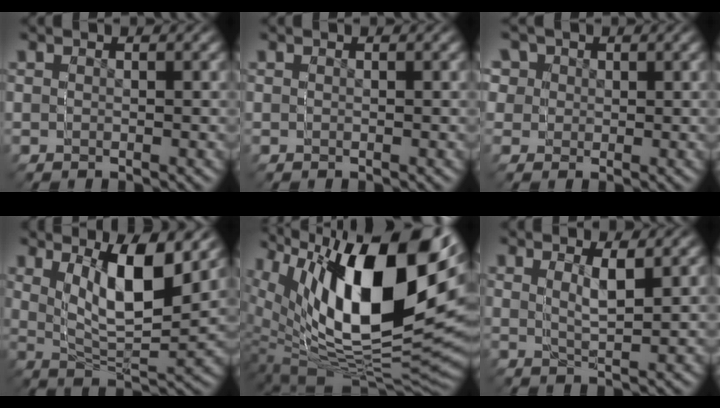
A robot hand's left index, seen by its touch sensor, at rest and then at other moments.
{"total": 0.0}
{"total": 5.8, "force": [1.4, 5.6, 0.4], "torque": [-0.024, -0.022, 0.027]}
{"total": 6.1, "force": [5.3, 1.1, 2.8], "torque": [-0.091, 0.033, 0.065]}
{"total": 16.4, "force": [4.7, 9.3, 12.6], "torque": [-0.217, 0.013, 0.078]}
{"total": 2.7, "force": [2.2, -1.6, 0.2], "torque": [-0.002, 0.016, 0.029]}